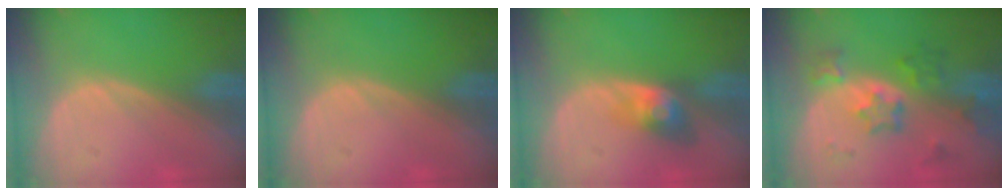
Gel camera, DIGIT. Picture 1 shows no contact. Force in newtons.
{"total": 0.0}
{"total": 3.9, "press": 3.9, "slide": 0.2}
{"total": 6.7, "press": 6.6, "slide": 1.1}